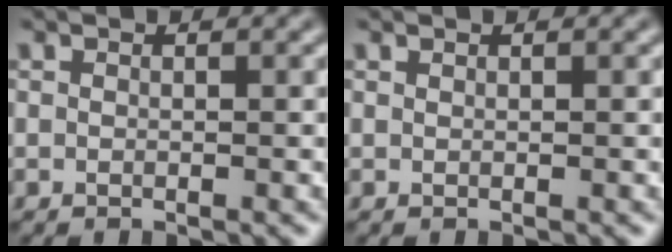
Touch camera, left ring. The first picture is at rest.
{"total": 0.0}